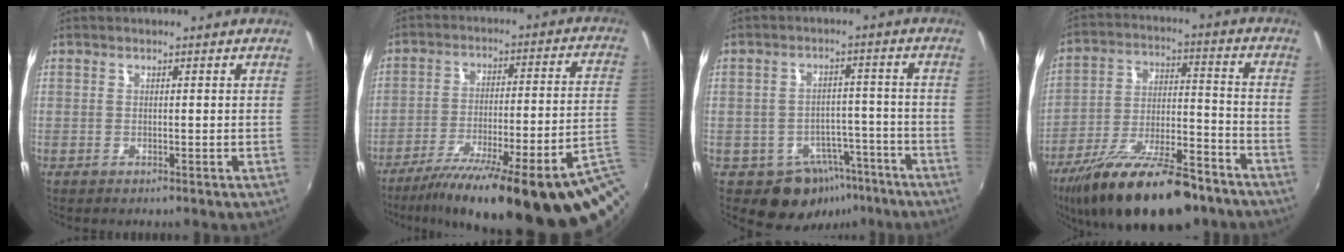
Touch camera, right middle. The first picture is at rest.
{"total": 27.6, "force": [-19.1, 2.7, 19.8], "torque": [-0.274, -0.041, -0.267]}
{"total": 9.6, "force": [-5.8, 7.0, 3.1], "torque": [-0.055, 0.026, -0.057]}
{"total": 22.6, "force": [-16.2, 7.4, 13.9], "torque": [-0.251, -0.029, -0.251]}